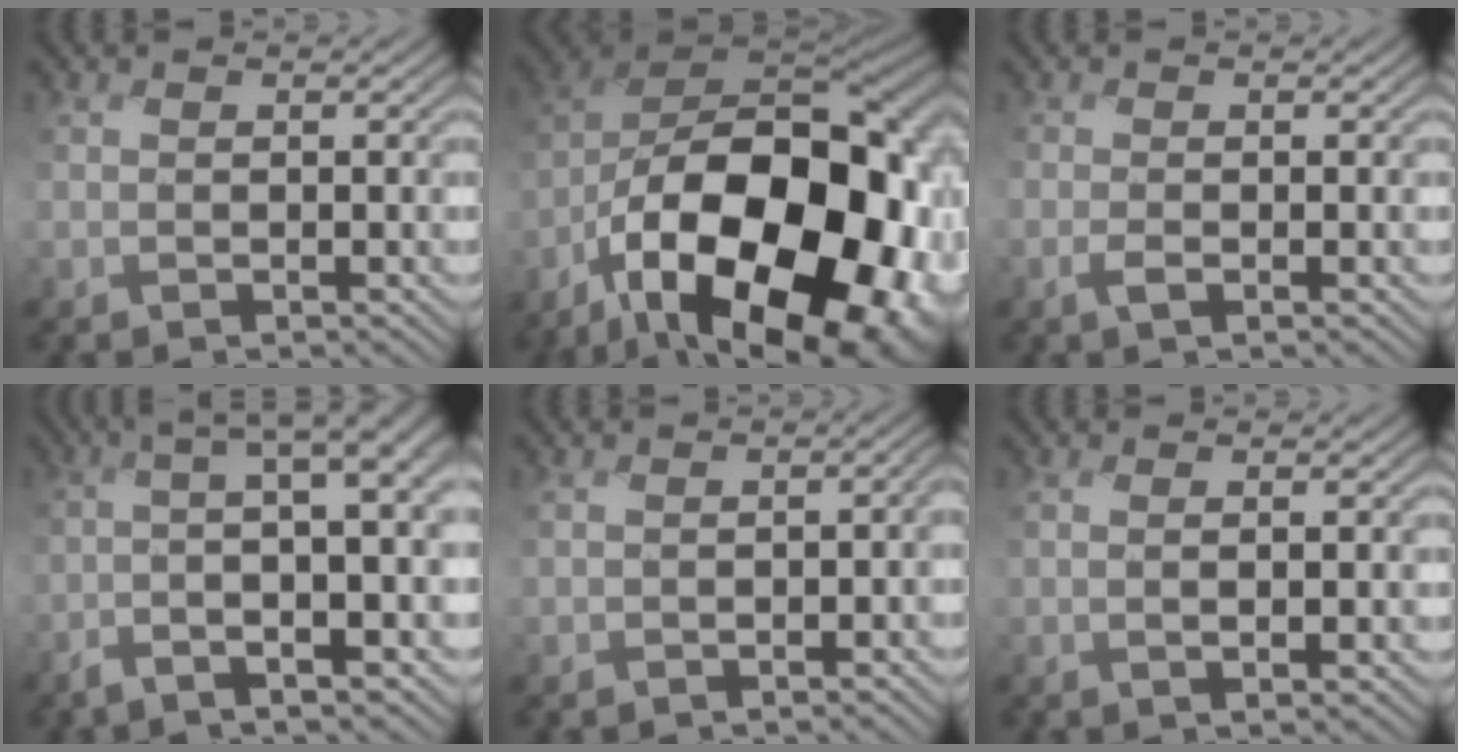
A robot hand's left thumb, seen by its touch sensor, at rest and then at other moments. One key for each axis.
{"total": 21.6, "fx": -9.8, "fy": 10.7, "fz": 16.0, "tx": -0.294, "ty": -0.036, "tz": -0.149}
{"total": 0.8, "fx": -0.8, "fy": -0.1, "fz": 0.2, "tx": -0.003, "ty": 0.003, "tz": -0.020}
{"total": 8.3, "fx": -1.6, "fy": 1.5, "fz": 8.0, "tx": -0.114, "ty": 0.013, "tz": -0.035}
{"total": 2.4, "fx": -0.5, "fy": 1.3, "fz": 2.0, "tx": -0.029, "ty": -0.001, "tz": 0.002}
{"total": 1.4, "fx": 0.2, "fy": -0.2, "fz": 1.4, "tx": -0.030, "ty": 0.003, "tz": 0.001}